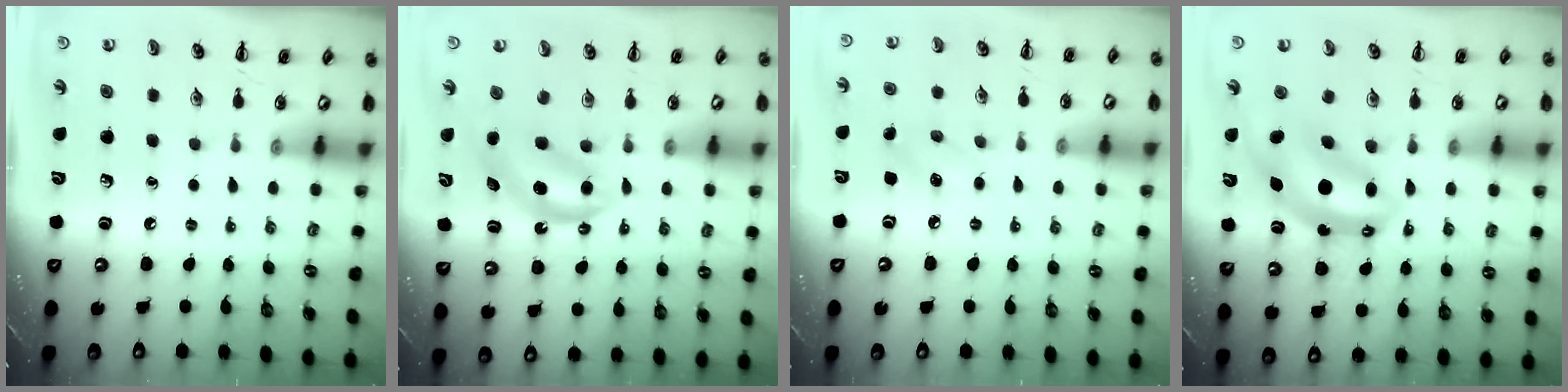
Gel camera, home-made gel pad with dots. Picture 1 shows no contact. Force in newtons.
{"total": 6.3, "press": 6.2, "slide": 1.0}
{"total": 5.2, "press": 5.0, "slide": 1.4}
{"total": 8.3, "press": 8.0, "slide": 2.1}